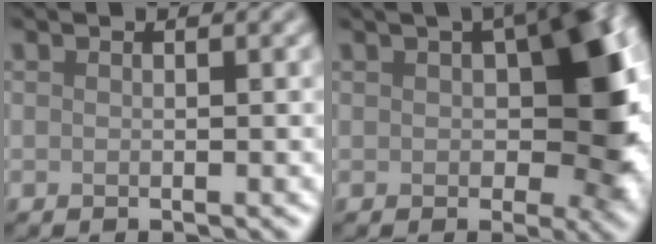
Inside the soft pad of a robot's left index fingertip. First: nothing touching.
{"total": 11.9, "force": [1.2, 6.5, 9.9], "torque": [-0.124, 0.003, 0.025]}